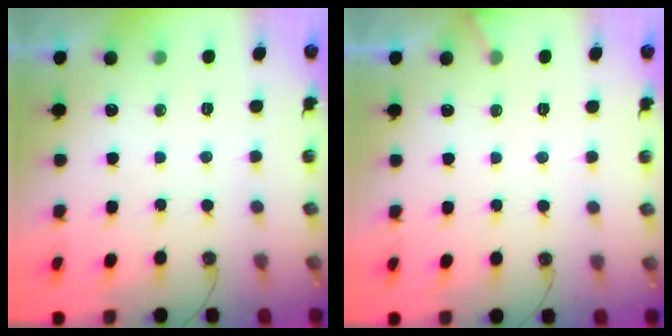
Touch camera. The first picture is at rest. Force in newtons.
{"total": 2.9, "press": 2.9, "slide": 0.2}